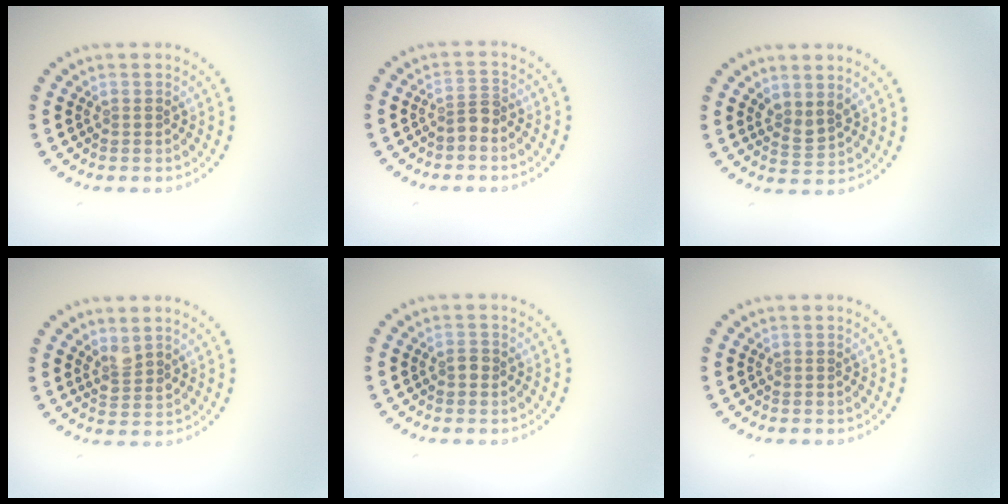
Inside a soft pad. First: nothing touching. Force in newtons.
{"total": 1.6, "press": 1.3, "slide": 1.0}
{"total": 1.7, "press": 1.3, "slide": 1.1}
{"total": 1.8, "press": 1.5, "slide": 1.1}
{"total": 0.8, "press": 0.8, "slide": 0.1}
{"total": 0.0}